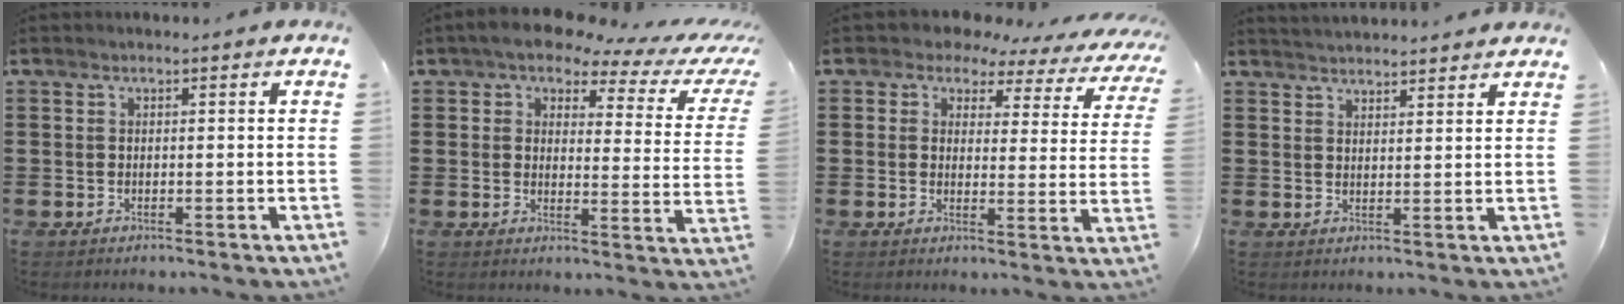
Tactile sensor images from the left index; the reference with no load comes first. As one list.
[{"total": 5.0, "force": [4.1, 1.6, 2.4], "torque": [-0.064, -0.016, 0.066]}, {"total": 3.7, "force": [2.9, 2.1, 1.0], "torque": [-0.039, -0.013, 0.045]}, {"total": 2.7, "force": [2.7, -0.3, -0.3], "torque": [-0.001, -0.008, 0.052]}]